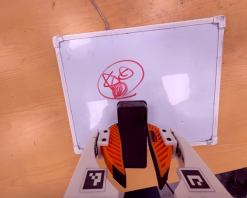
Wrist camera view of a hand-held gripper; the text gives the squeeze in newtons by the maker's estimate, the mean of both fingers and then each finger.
{"total": 10.6, "left": 8.6, "right": 12.6}